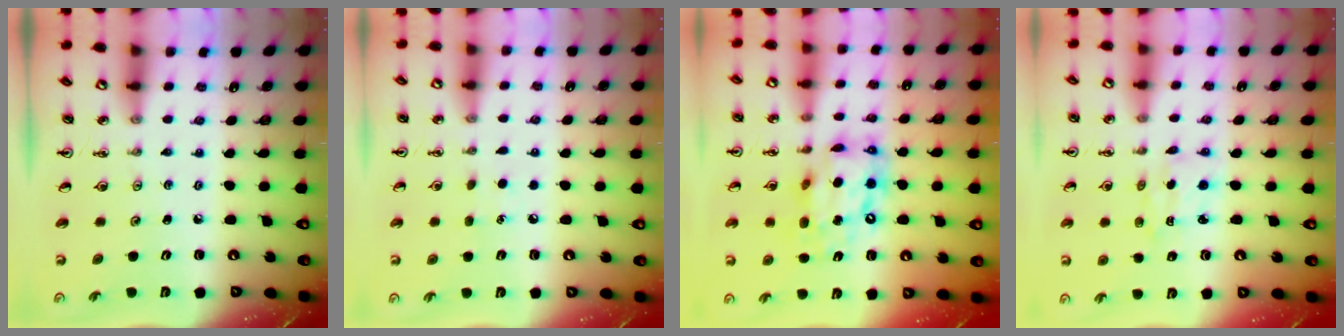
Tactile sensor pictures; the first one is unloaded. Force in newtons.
{"total": 4.7, "press": 4.7, "slide": 0.5}
{"total": 14.0, "press": 14.0, "slide": 1.4}
{"total": 2.1, "press": 2.0, "slide": 0.6}